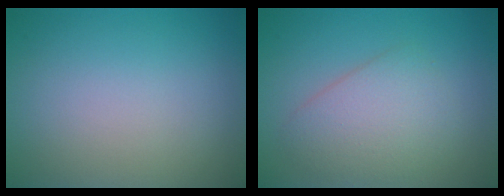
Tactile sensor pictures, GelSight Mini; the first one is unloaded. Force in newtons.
{"total": 3.7, "press": 3.7, "slide": 0.1}